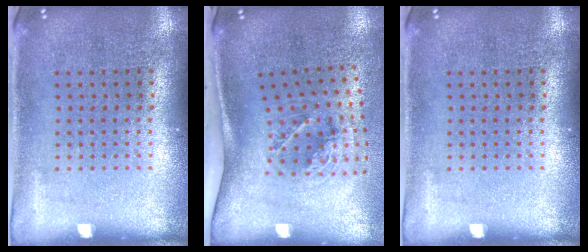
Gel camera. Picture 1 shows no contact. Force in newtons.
{"total": 2.0, "press": 1.3, "slide": 1.5}
{"total": 0.0}